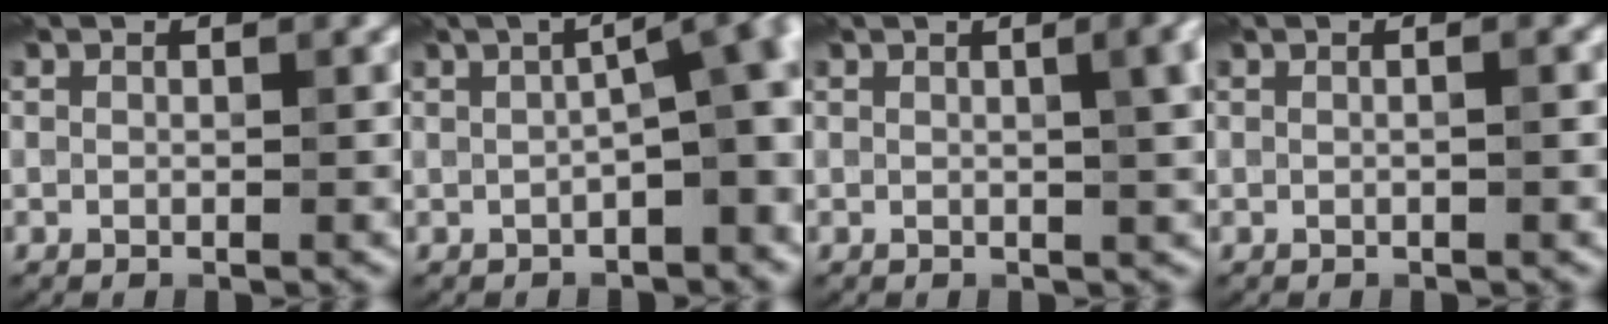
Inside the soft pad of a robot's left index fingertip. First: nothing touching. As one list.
[{"total": 6.8, "force": [-0.5, 1.9, 6.5], "torque": [-0.079, 0.017, -0.010]}, {"total": 5.3, "force": [1.0, 2.2, 4.7], "torque": [-0.025, 0.022, 0.010]}, {"total": 1.0, "force": [0.2, 0.3, 1.0], "torque": [-0.010, -0.003, -0.003]}]